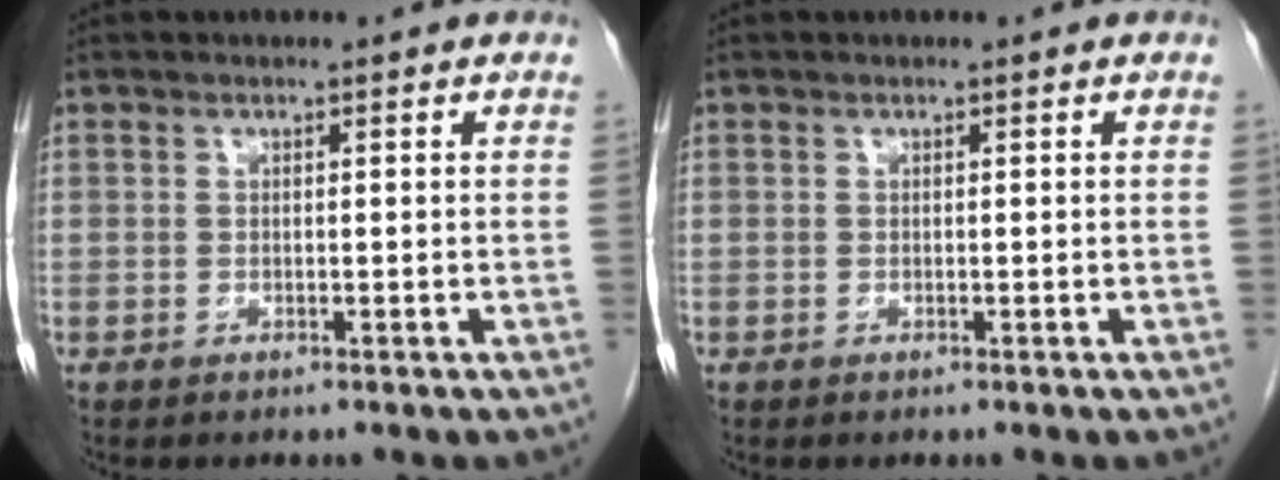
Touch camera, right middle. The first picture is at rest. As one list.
[{"total": 0.0}]